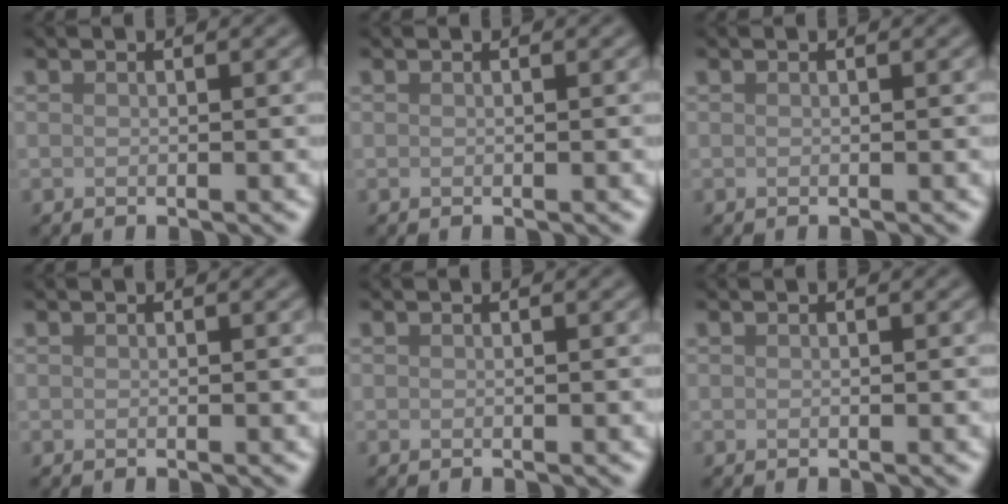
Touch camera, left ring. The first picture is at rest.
{"total": 0.0}
{"total": 0.0}
{"total": 0.0}
{"total": 0.0}
{"total": 0.0}